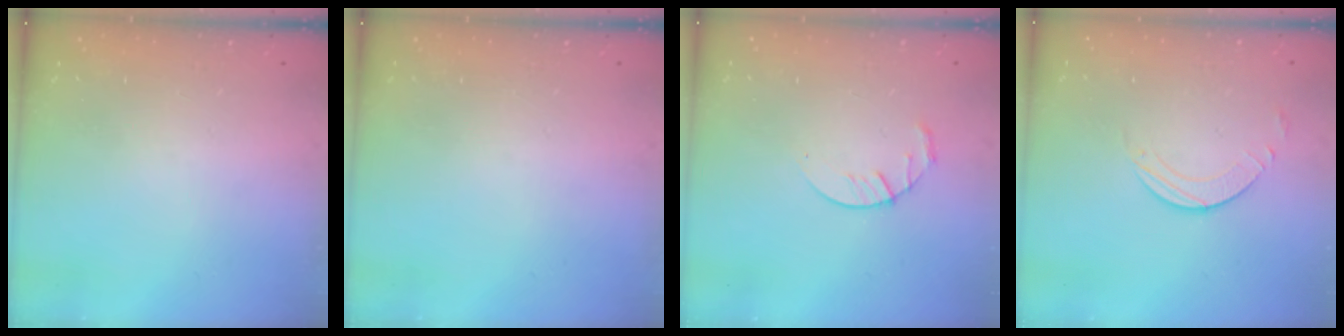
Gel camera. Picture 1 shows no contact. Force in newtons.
{"total": 0.0}
{"total": 4.3, "press": 4.2, "slide": 0.6}
{"total": 2.8, "press": 2.8, "slide": 0.2}